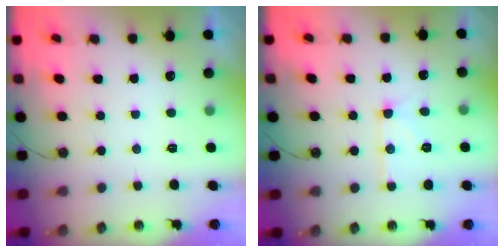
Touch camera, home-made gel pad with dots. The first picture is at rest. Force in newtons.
{"total": 9.0, "press": 9.0, "slide": 0.5}